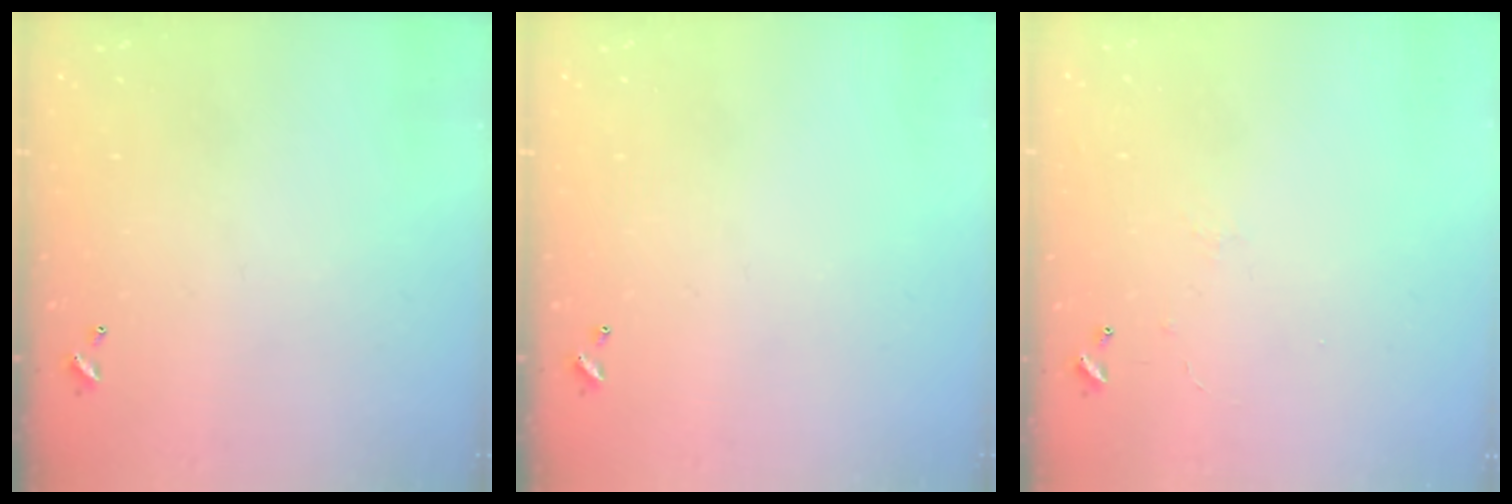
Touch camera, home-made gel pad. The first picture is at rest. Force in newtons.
{"total": 0.0}
{"total": 0.9, "press": 0.7, "slide": 0.5}